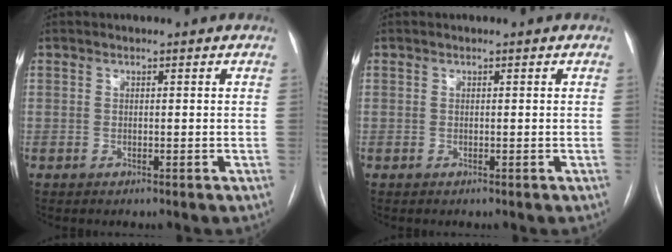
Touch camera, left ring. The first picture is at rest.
{"total": 0.0}